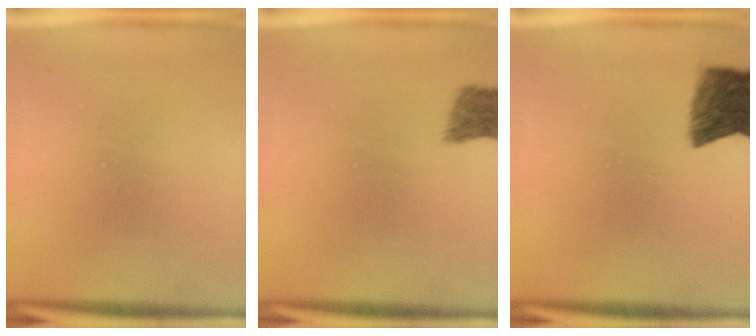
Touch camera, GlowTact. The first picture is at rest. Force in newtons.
{"total": 3.1}
{"total": 8.0}